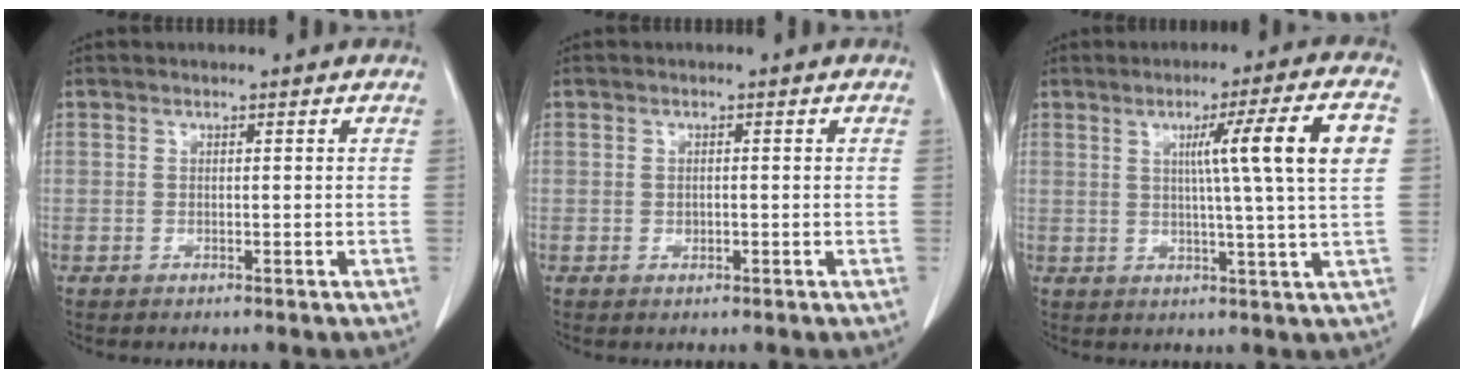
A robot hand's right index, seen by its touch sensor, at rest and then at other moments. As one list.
[{"total": 0.8, "force": [-0.1, 0.5, 0.5], "torque": [-0.008, 0.000, -0.001]}, {"total": 11.2, "force": [2.5, -1.5, 10.8], "torque": [-0.158, 0.005, 0.036]}]